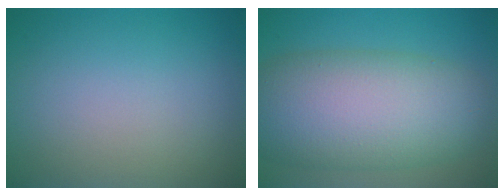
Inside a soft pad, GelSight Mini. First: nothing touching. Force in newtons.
{"total": 11.4, "press": 11.4, "slide": 0.5}